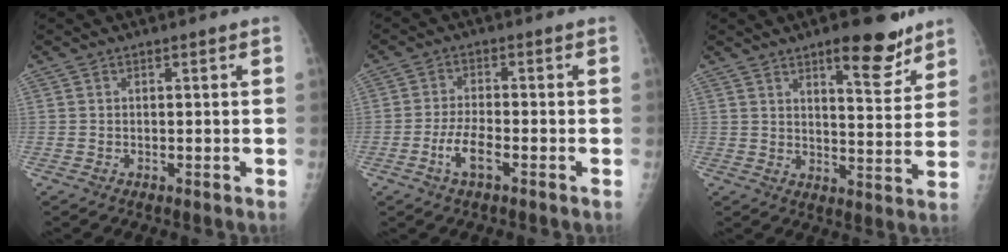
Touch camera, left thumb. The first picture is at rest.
{"total": 4.8, "force": [-2.4, 1.6, 3.9], "torque": [-0.082, 0.012, -0.045]}
{"total": 11.1, "force": [7.5, 3.5, 7.4], "torque": [-0.074, -0.048, 0.105]}